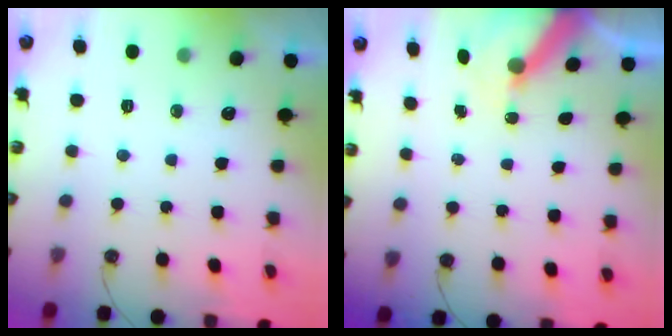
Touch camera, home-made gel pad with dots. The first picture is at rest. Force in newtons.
{"total": 5.7, "press": 5.7, "slide": 0.7}